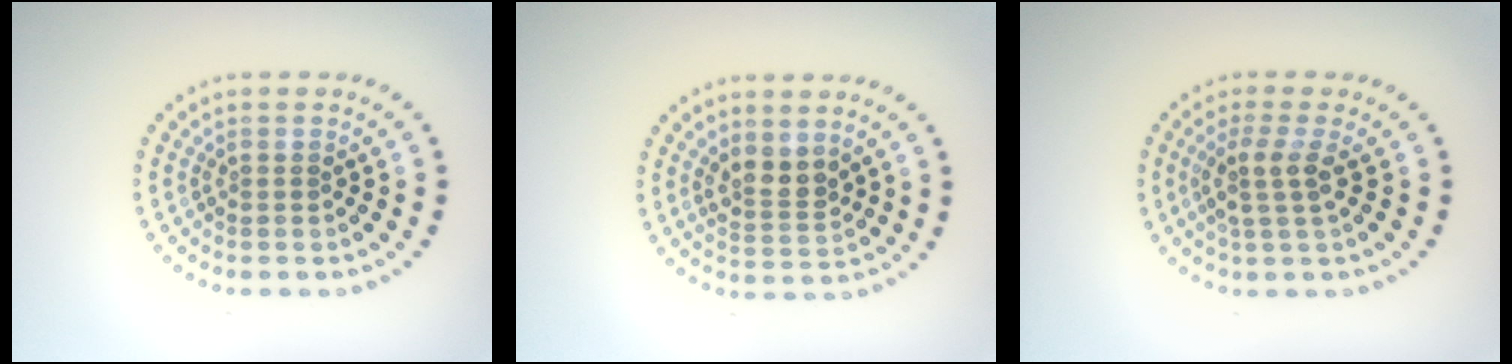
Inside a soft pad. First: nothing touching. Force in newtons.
{"total": 2.4, "press": 2.1, "slide": 1.2}
{"total": 2.6, "press": 2.0, "slide": 1.6}